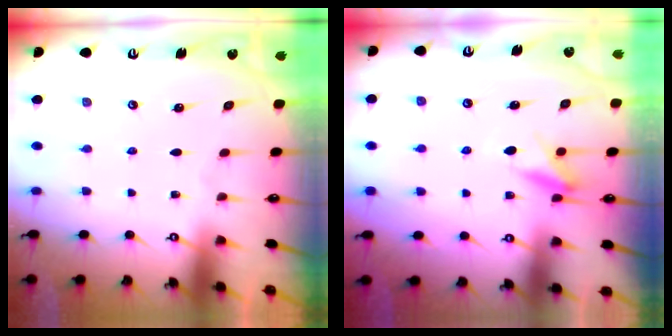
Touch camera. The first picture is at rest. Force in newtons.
{"total": 5.9, "press": 5.8, "slide": 1.2}